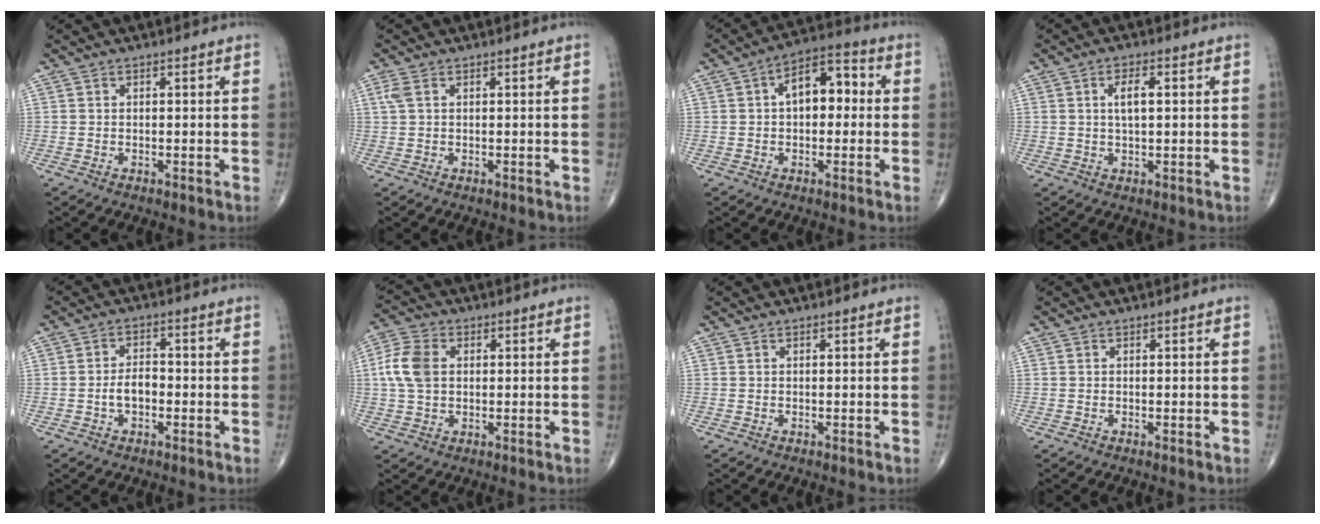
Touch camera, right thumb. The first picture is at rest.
{"total": 1.7, "force": [0.7, 0.9, 1.4], "torque": [-0.042, 0.015, 0.019]}
{"total": 9.7, "force": [0.9, 5.6, 7.8], "torque": [-0.095, 0.030, 0.003]}
{"total": 4.1, "force": [0.8, 1.6, 3.6], "torque": [-0.064, 0.002, 0.014]}
{"total": 4.1, "force": [-1.2, 2.4, 3.1], "torque": [-0.049, 0.017, -0.026]}
{"total": 7.7, "force": [1.0, 5.3, 5.5], "torque": [-0.122, 0.012, 0.016]}
{"total": 0.0}
{"total": 0.0}